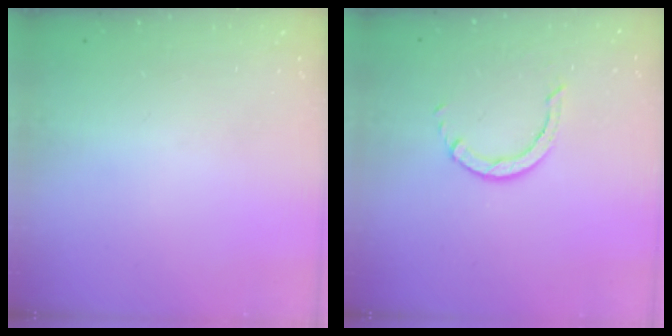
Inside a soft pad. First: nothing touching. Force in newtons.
{"total": 3.4, "press": 3.4, "slide": 0.5}